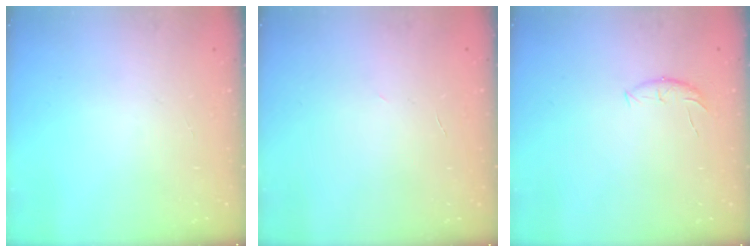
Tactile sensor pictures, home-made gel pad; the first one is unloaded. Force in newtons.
{"total": 1.8, "press": 1.7, "slide": 0.5}
{"total": 6.0, "press": 5.8, "slide": 1.3}